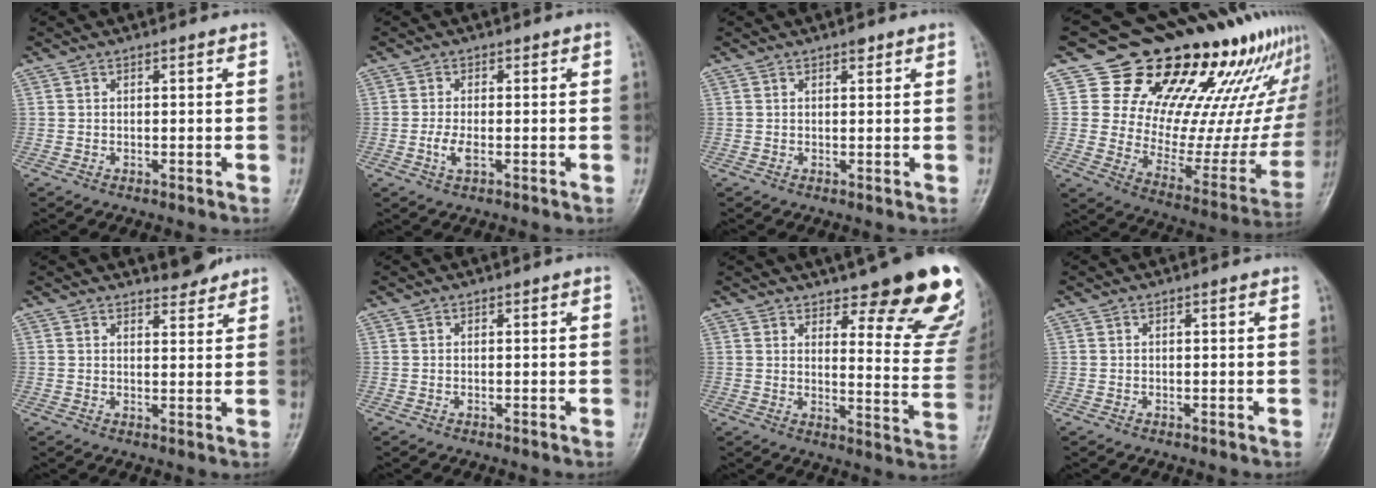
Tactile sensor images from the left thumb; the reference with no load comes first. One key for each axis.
{"total": 3.0, "fx": -0.8, "fy": 1.3, "fz": 2.6, "tx": -0.057, "ty": 0.004, "tz": -0.016}
{"total": 1.3, "fx": 0.8, "fy": 0.6, "fz": 0.7, "tx": -0.004, "ty": -0.003, "tz": 0.010}
{"total": 27.1, "fx": 18.4, "fy": 13.6, "fz": 14.6, "tx": -0.150, "ty": -0.091, "tz": 0.259}
{"total": 3.6, "fx": 3.3, "fy": 1.1, "fz": 0.7, "tx": 0.007, "ty": -0.024, "tz": 0.046}
{"total": 0.0}
{"total": 19.0, "fx": 13.0, "fy": 6.0, "fz": 12.5, "tx": -0.105, "ty": -0.086, "tz": 0.155}
{"total": 0.0}